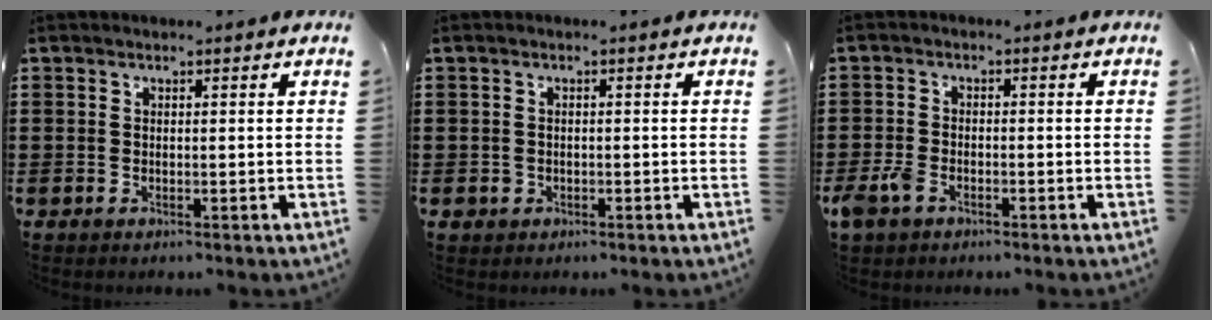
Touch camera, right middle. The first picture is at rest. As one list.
[{"total": 0.9, "force": [-0.3, 0.9, 0.2], "torque": [-0.008, 0.005, -0.009]}, {"total": 3.0, "force": [-1.9, 1.6, 1.6], "torque": [-0.058, -0.006, -0.045]}]